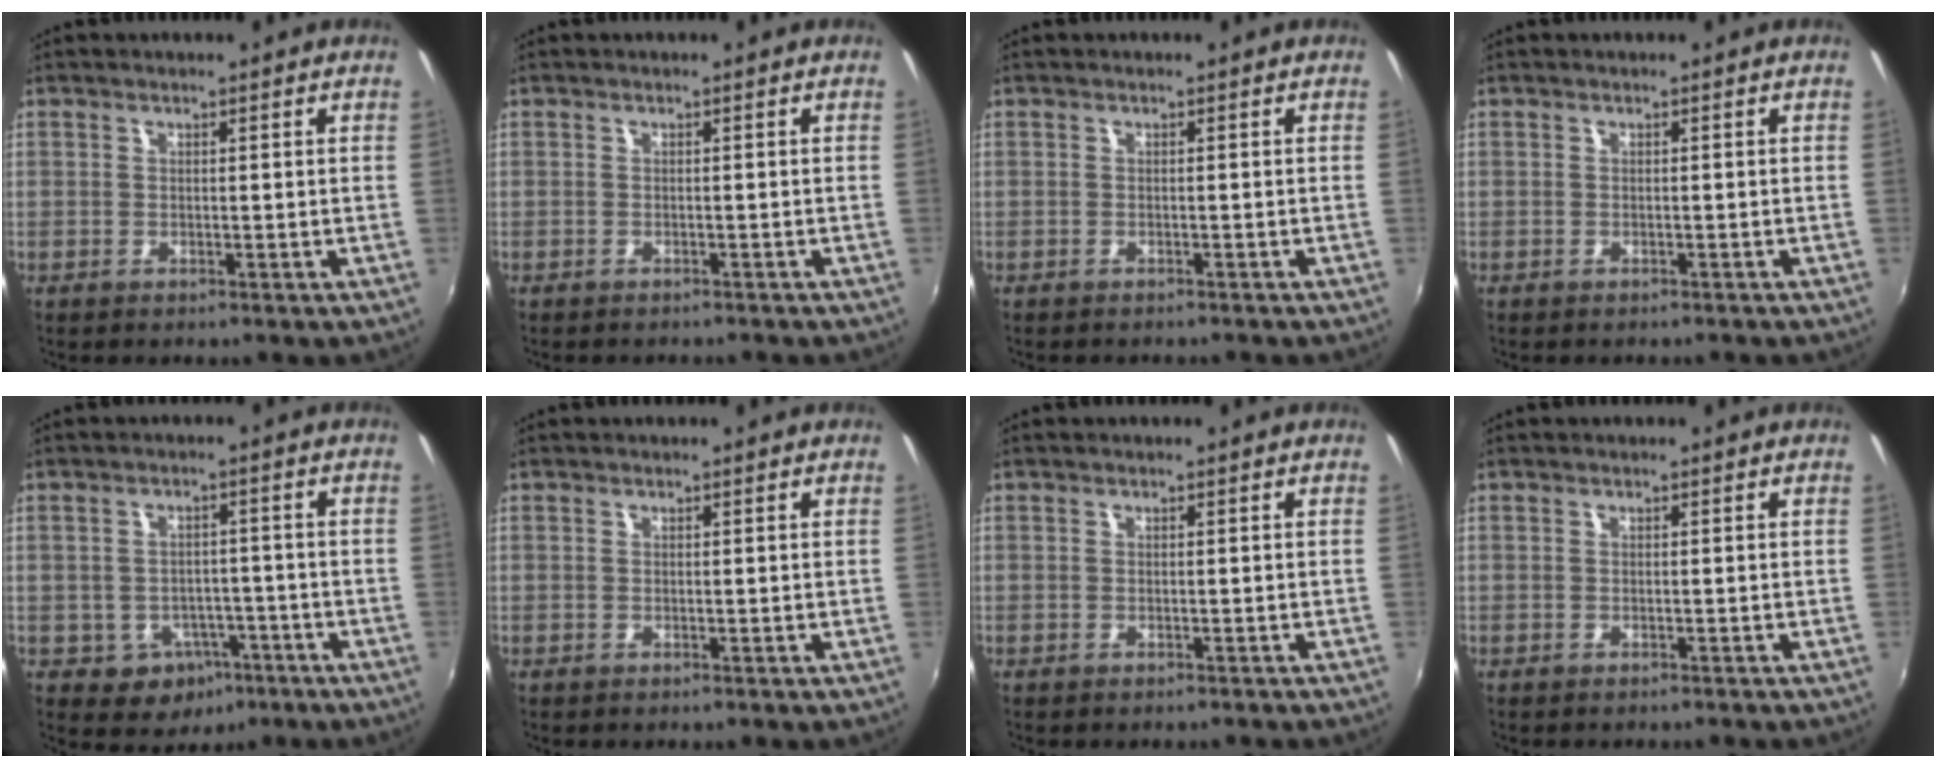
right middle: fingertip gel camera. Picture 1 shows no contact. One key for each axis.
{"total": 2.0, "fx": -1.9, "fy": 0.5, "fz": 0.6, "tx": -0.018, "ty": -0.012, "tz": -0.026}
{"total": 1.6, "fx": -1.5, "fy": 0.4, "fz": 0.4, "tx": -0.013, "ty": -0.010, "tz": -0.020}
{"total": 1.0, "fx": -0.9, "fy": 0.4, "fz": 0.3, "tx": -0.008, "ty": -0.004, "tz": -0.012}
{"total": 6.9, "fx": -3.3, "fy": 5.6, "fz": 2.1, "tx": -0.047, "ty": 0.015, "tz": -0.026}
{"total": 0.0}
{"total": 0.8, "fx": -0.7, "fy": 0.3, "fz": 0.2, "tx": -0.006, "ty": -0.002, "tz": -0.009}
{"total": 0.9, "fx": -0.8, "fy": 0.3, "fz": 0.3, "tx": -0.007, "ty": -0.005, "tz": -0.012}